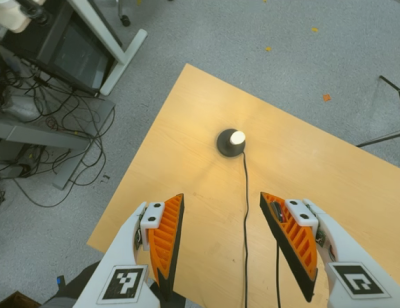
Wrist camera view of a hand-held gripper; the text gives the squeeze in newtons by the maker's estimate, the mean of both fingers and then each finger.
{"total": 0.0}